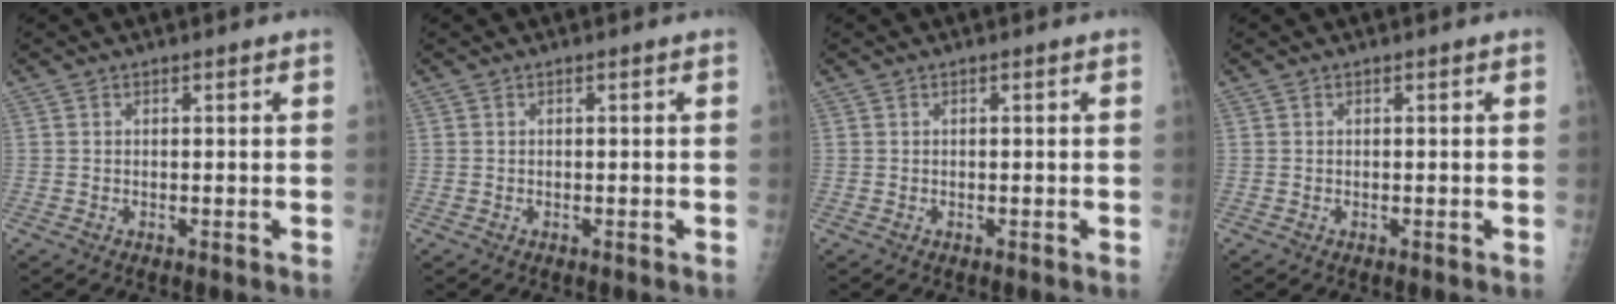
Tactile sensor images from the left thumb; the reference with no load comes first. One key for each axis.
{"total": 0.0}
{"total": 0.0}
{"total": 0.0}